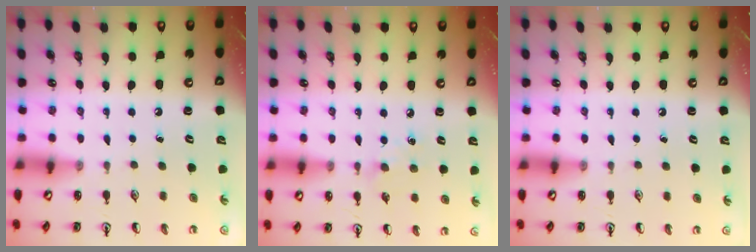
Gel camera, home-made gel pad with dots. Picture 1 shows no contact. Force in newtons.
{"total": 5.2, "press": 5.1, "slide": 0.7}
{"total": 0.0}